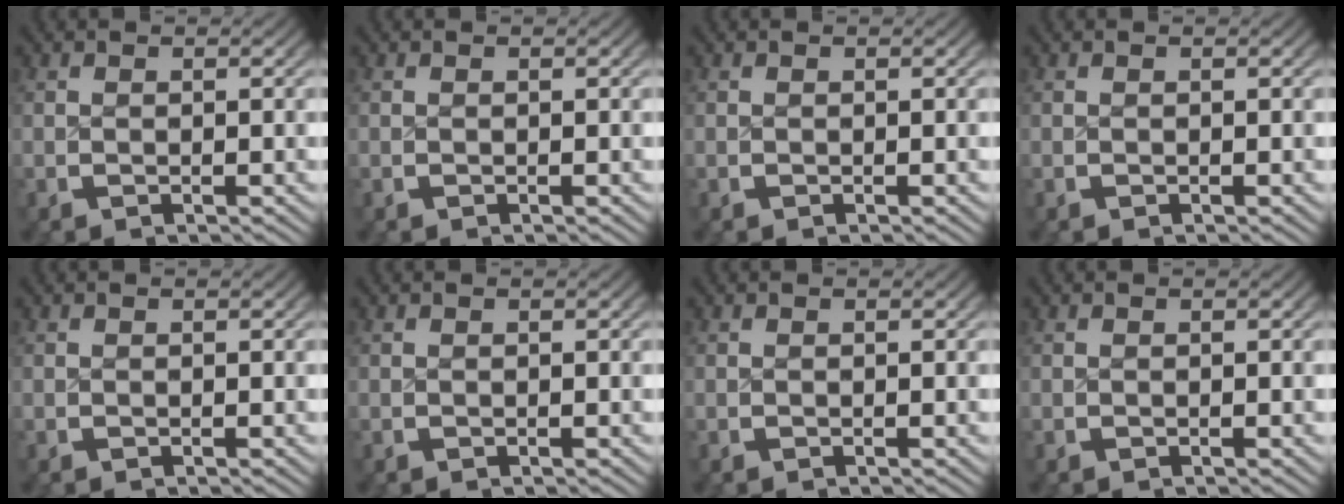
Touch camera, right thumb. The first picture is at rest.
{"total": 0.0}
{"total": 0.0}
{"total": 0.0}
{"total": 0.0}
{"total": 0.0}
{"total": 0.0}
{"total": 0.0}